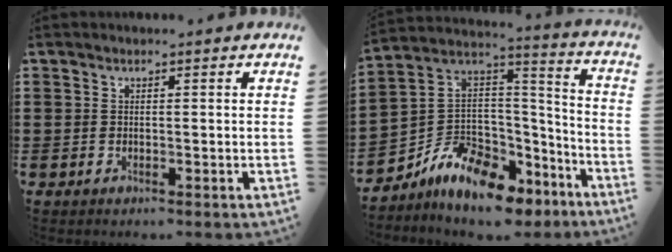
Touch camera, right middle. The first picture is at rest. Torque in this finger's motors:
{"motor_torque": [2.14, 0.00, 1.05, 0.21]}